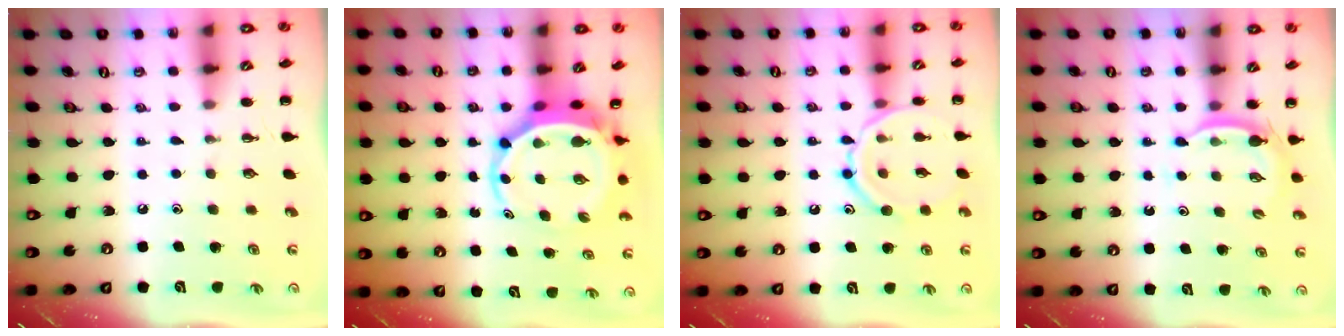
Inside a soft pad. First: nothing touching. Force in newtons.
{"total": 5.7, "press": 5.4, "slide": 1.8}
{"total": 12.1, "press": 12.1, "slide": 0.3}
{"total": 3.2, "press": 3.1, "slide": 0.8}